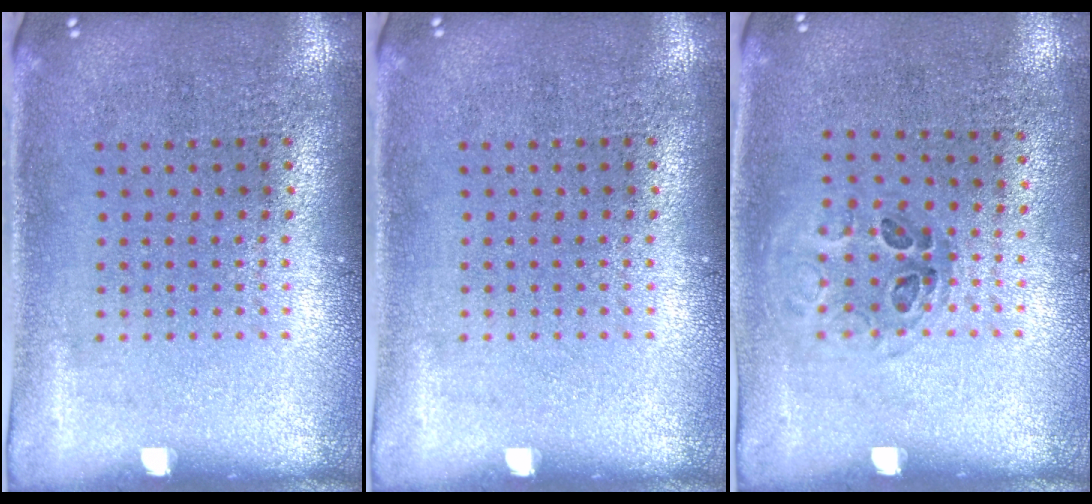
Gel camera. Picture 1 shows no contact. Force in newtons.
{"total": 0.0}
{"total": 0.9, "press": 0.6, "slide": 0.7}